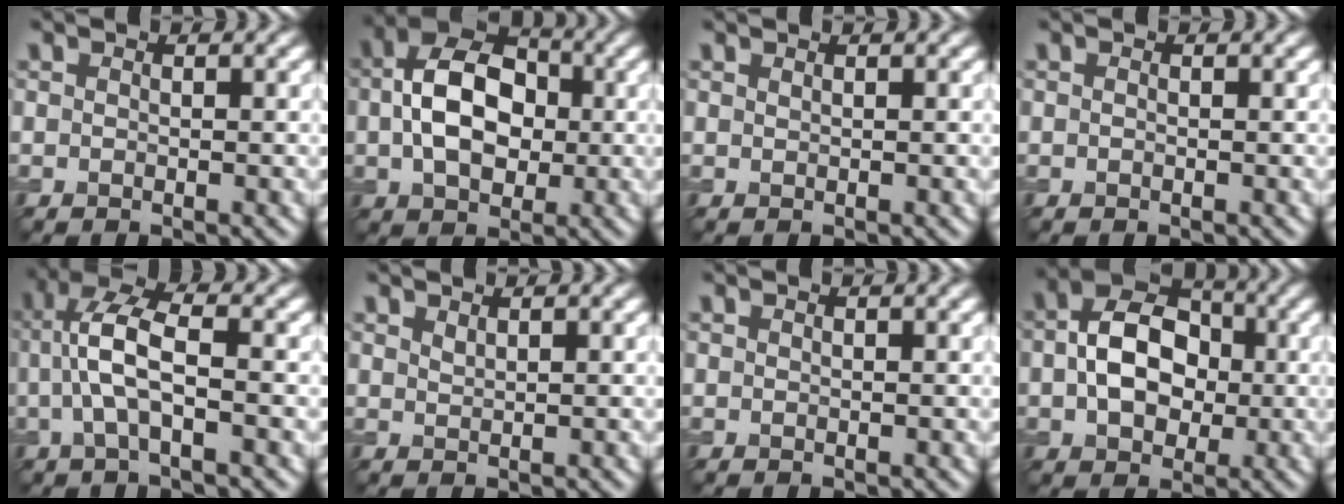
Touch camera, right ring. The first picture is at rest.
{"total": 7.9, "force": [0.3, 5.4, 5.8], "torque": [-0.109, 0.009, 0.000]}
{"total": 0.0}
{"total": 0.0}
{"total": 5.2, "force": [-0.1, 1.7, 4.9], "torque": [-0.105, 0.012, -0.009]}
{"total": 0.8, "force": [0.7, 0.1, 0.3], "torque": [-0.004, 0.001, 0.016]}
{"total": 0.8, "force": [0.5, 0.2, 0.5], "torque": [-0.002, 0.005, 0.005]}
{"total": 7.1, "force": [0.1, 5.1, 4.9], "torque": [-0.086, 0.009, -0.001]}